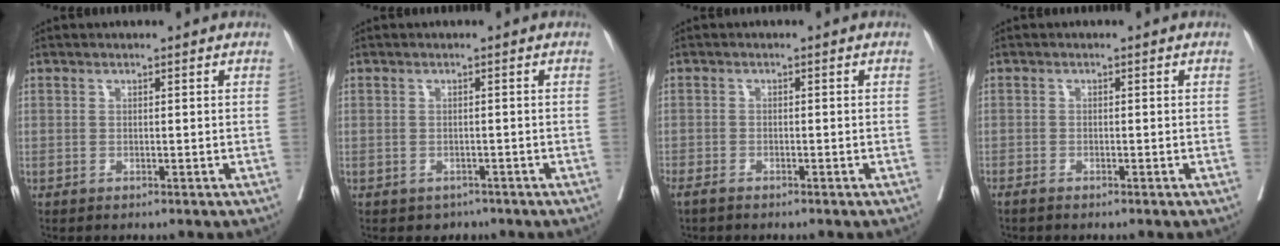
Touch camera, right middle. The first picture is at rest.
{"total": 1.9, "force": [-1.3, 1.3, 0.2], "torque": [-0.002, 0.004, -0.016]}
{"total": 3.2, "force": [-2.6, 0.7, 1.7], "torque": [-0.032, -0.009, -0.043]}
{"total": 0.9, "force": [-0.8, 0.1, 0.4], "torque": [-0.011, -0.002, -0.015]}